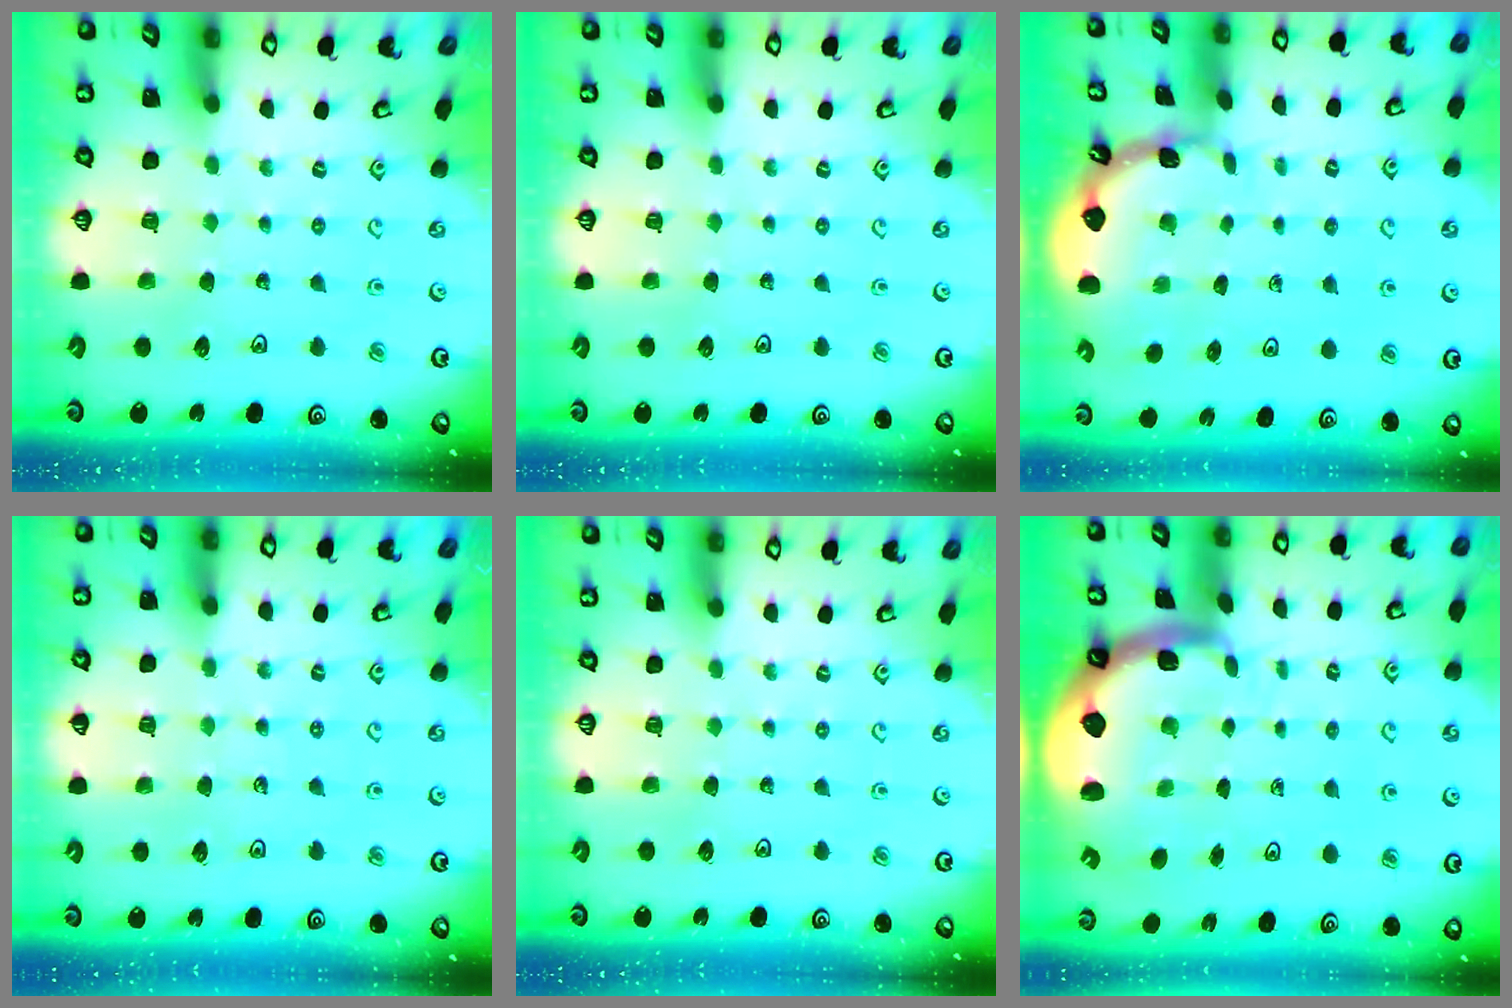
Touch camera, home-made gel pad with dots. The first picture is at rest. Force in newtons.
{"total": 0.0}
{"total": 1.5, "press": 1.5, "slide": 0.1}
{"total": 3.6, "press": 3.6, "slide": 0.5}
{"total": 0.0}
{"total": 3.8, "press": 3.2, "slide": 2.1}